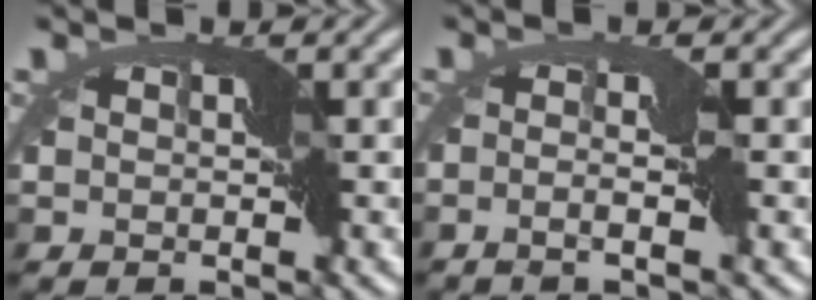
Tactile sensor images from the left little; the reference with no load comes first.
{"total": 1.5, "force": [-0.4, -1.1, 0.9], "torque": [-0.029, 0.002, -0.015]}